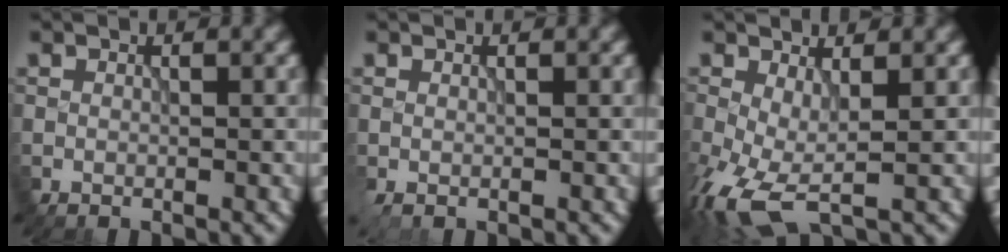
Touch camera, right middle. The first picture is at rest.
{"total": 0.7, "force": [0.2, 0.1, 0.6], "torque": [-0.014, 0.002, 0.003]}
{"total": 6.2, "force": [-1.8, 2.7, 5.3], "torque": [-0.129, -0.015, -0.033]}